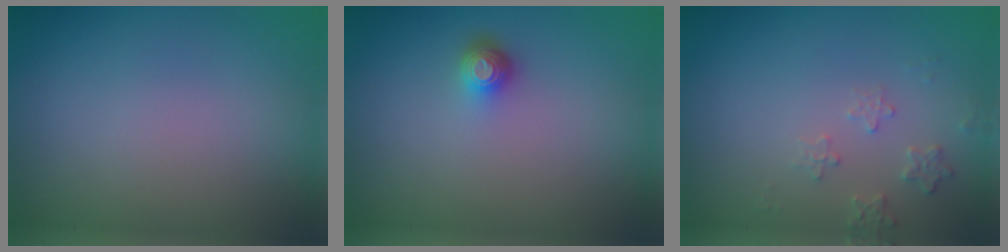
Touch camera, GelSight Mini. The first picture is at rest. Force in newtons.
{"total": 1.7, "press": 1.3, "slide": 1.1}
{"total": 1.6, "press": 1.6, "slide": 0.4}